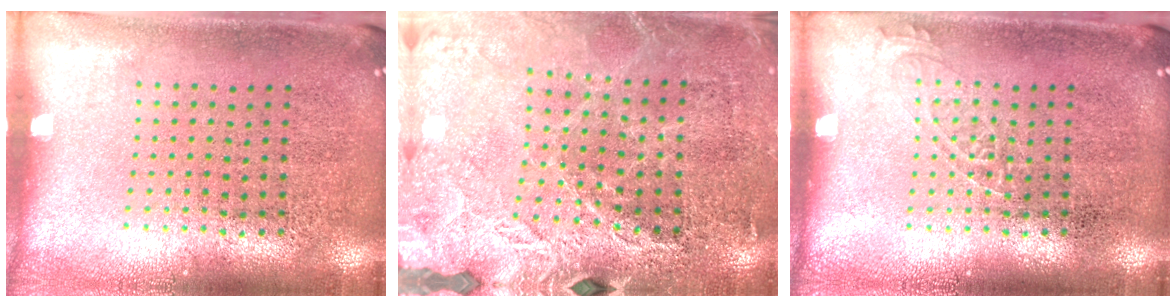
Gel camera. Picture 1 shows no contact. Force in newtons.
{"total": 2.8, "press": 2.8, "slide": 0.3}
{"total": 1.0, "press": 1.0, "slide": 0.1}